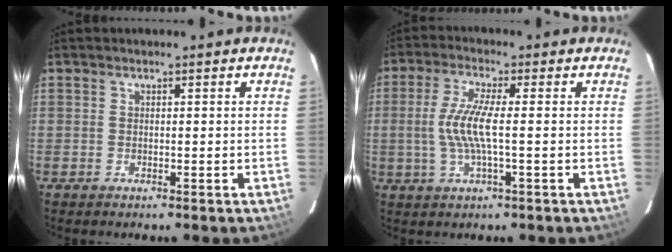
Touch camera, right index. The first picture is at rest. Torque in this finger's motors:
{"motor_torque": [0.27, -0.01, 0.47, 0.12]}